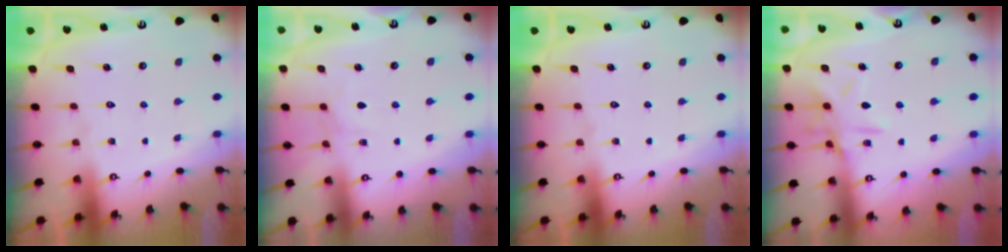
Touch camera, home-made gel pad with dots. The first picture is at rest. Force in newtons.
{"total": 4.0, "press": 3.9, "slide": 0.6}
{"total": 0.0}
{"total": 10.5, "press": 10.4, "slide": 0.7}